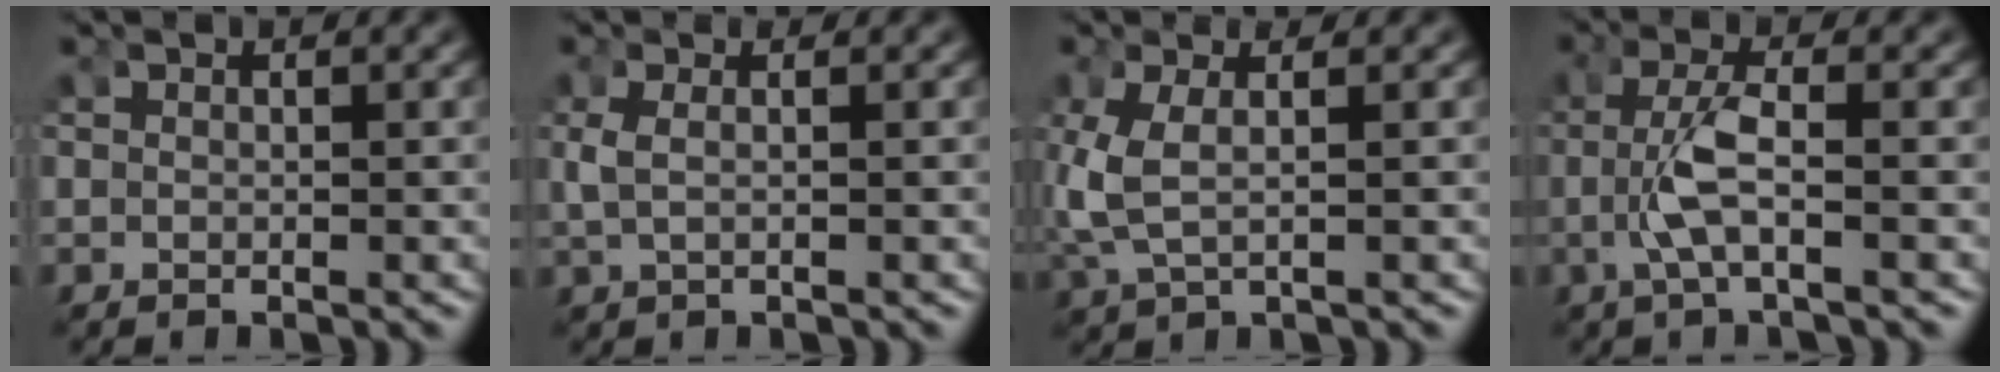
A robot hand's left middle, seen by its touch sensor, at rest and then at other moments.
{"total": 1.9, "force": [0.1, 0.8, 1.7], "torque": [-0.050, -0.003, 0.011]}
{"total": 3.7, "force": [-0.2, 1.9, 3.1], "torque": [-0.096, -0.014, 0.012]}
{"total": 3.4, "force": [-0.9, 0.3, 3.2], "torque": [-0.075, -0.003, -0.011]}